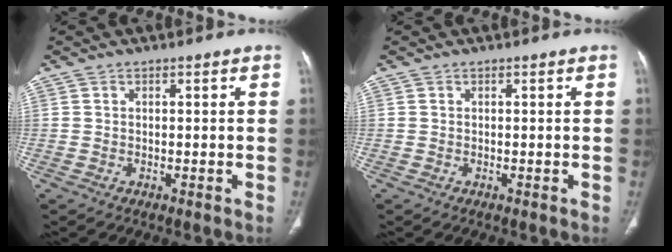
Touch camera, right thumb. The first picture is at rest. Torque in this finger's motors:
{"motor_torque": [0.12, -0.03, -0.06, 0.12, -0.03]}